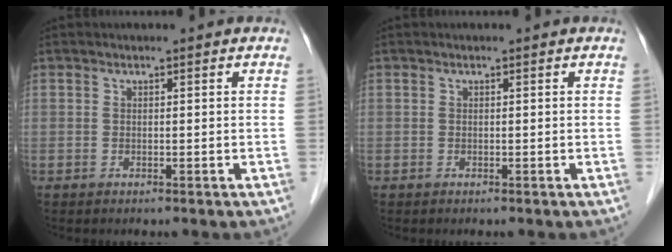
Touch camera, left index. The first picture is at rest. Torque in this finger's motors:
{"motor_torque": [0.00, 0.00, 0.00, 0.00]}